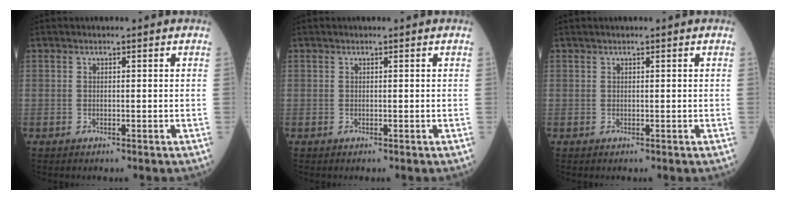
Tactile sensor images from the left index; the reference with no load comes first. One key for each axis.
{"total": 0.0}
{"total": 0.0}